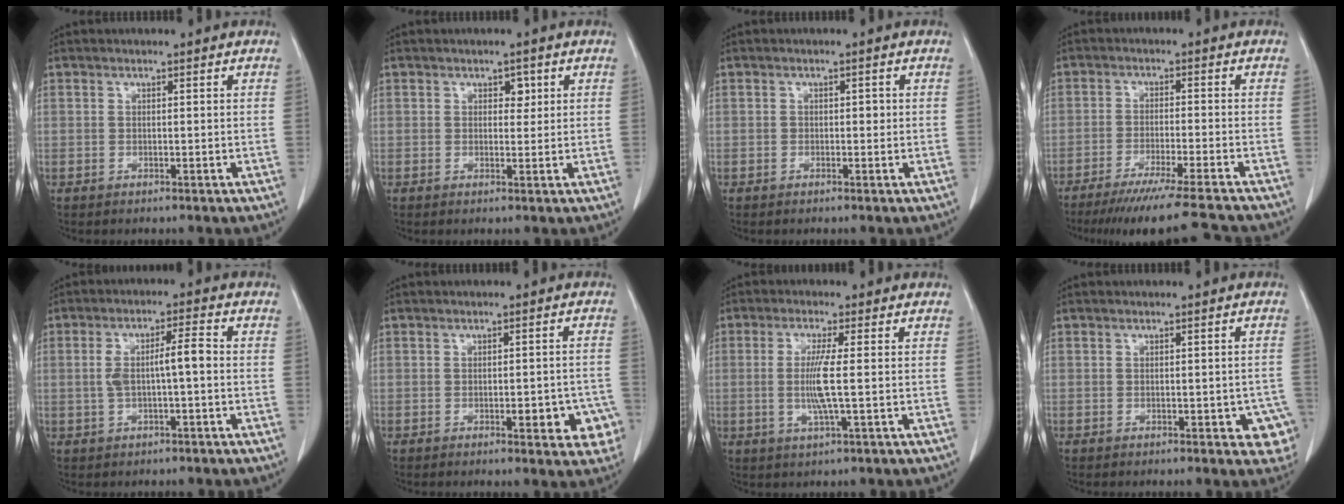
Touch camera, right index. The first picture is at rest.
{"total": 1.7, "force": [0.7, 1.2, 1.0], "torque": [-0.007, 0.000, 0.007]}
{"total": 0.9, "force": [-0.2, 0.7, 0.6], "torque": [-0.005, 0.003, -0.005]}
{"total": 13.3, "force": [-11.8, -0.9, 6.1], "torque": [-0.074, -0.037, -0.181]}
{"total": 5.5, "force": [-0.4, 1.0, 5.4], "torque": [-0.104, 0.021, -0.004]}
{"total": 6.3, "force": [-2.5, 2.2, 5.3], "torque": [-0.053, 0.005, -0.027]}
{"total": 5.4, "force": [-0.3, 0.0, 5.4], "torque": [-0.112, -0.004, -0.007]}
{"total": 5.0, "force": [-2.2, 1.9, 4.0], "torque": [-0.024, 0.005, -0.028]}